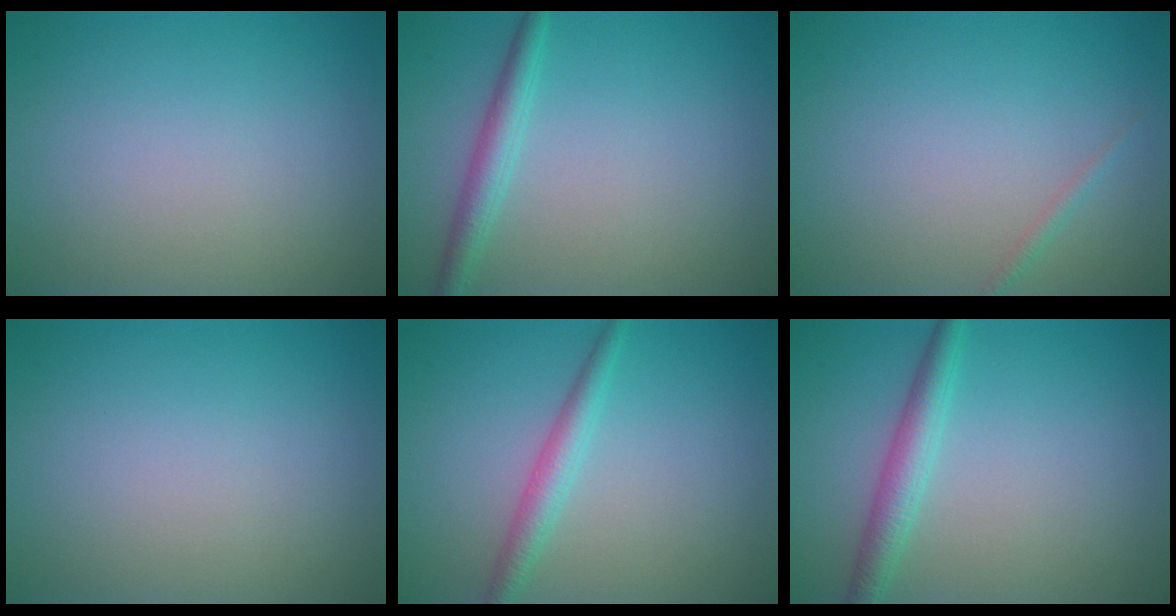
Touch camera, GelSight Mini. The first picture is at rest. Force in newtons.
{"total": 2.4, "press": 2.4, "slide": 0.1}
{"total": 0.7, "press": 0.7, "slide": 0.0}
{"total": 0.0}
{"total": 2.4, "press": 2.4, "slide": 0.1}
{"total": 2.8, "press": 2.8, "slide": 0.0}